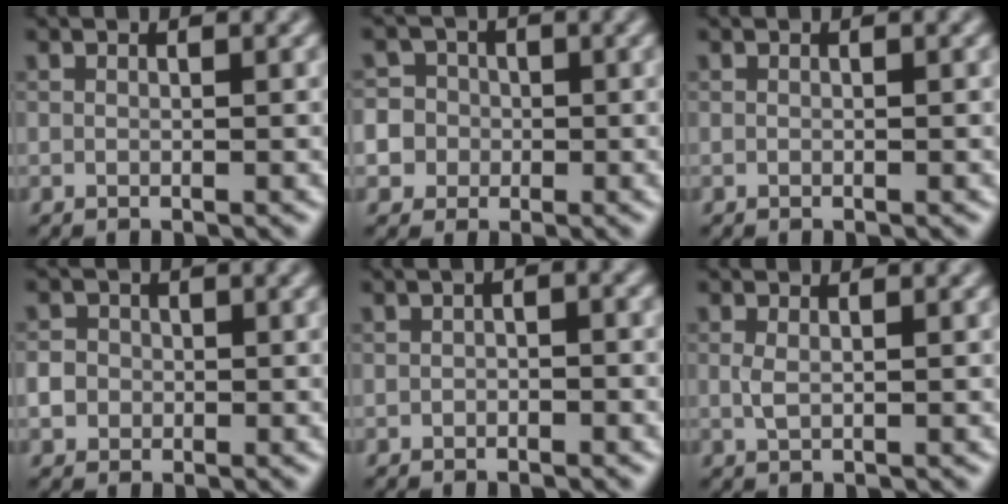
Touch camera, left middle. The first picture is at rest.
{"total": 8.1, "force": [-1.2, 7.8, 2.1], "torque": [-0.048, 0.020, -0.043]}
{"total": 0.0}
{"total": 2.5, "force": [-0.3, 2.3, 0.8], "torque": [-0.004, 0.008, -0.012]}
{"total": 1.3, "force": [-0.3, 0.8, 1.0], "torque": [-0.018, 0.004, -0.007]}
{"total": 1.1, "force": [0.2, 0.5, 1.0], "torque": [-0.025, -0.001, 0.004]}